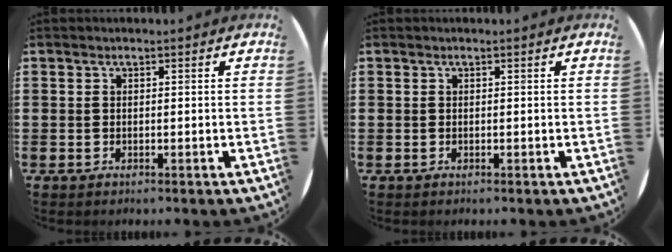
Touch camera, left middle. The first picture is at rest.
{"total": 0.0}